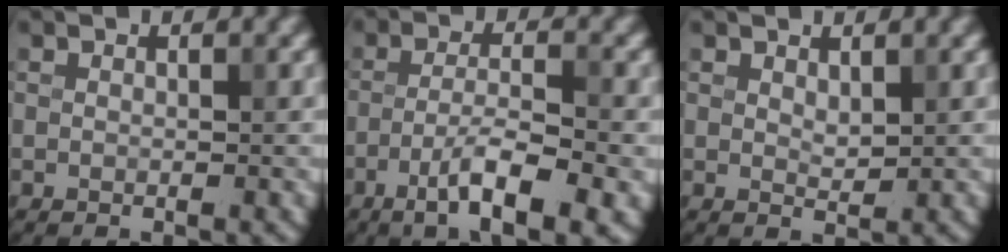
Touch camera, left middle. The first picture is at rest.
{"total": 6.1, "force": [-2.8, 1.3, 5.3], "torque": [-0.091, 0.005, -0.050]}
{"total": 1.1, "force": [0.6, 0.5, 0.7], "torque": [-0.014, -0.002, 0.016]}